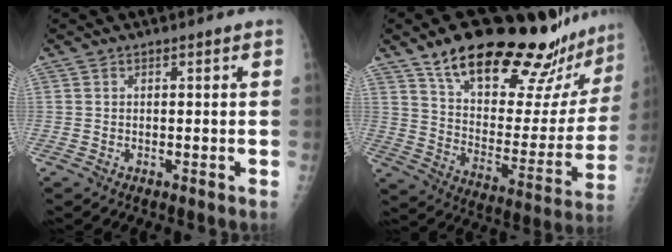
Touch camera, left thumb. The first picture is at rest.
{"total": 28.5, "force": [21.8, 8.4, 16.4], "torque": [-0.202, -0.095, 0.319]}